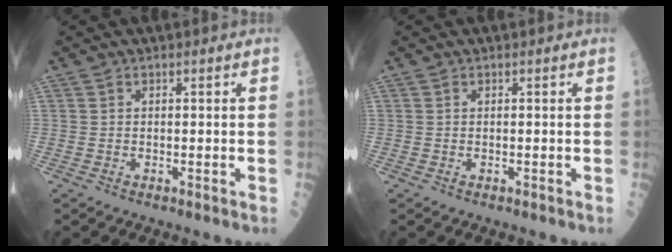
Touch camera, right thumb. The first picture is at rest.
{"total": 0.0}